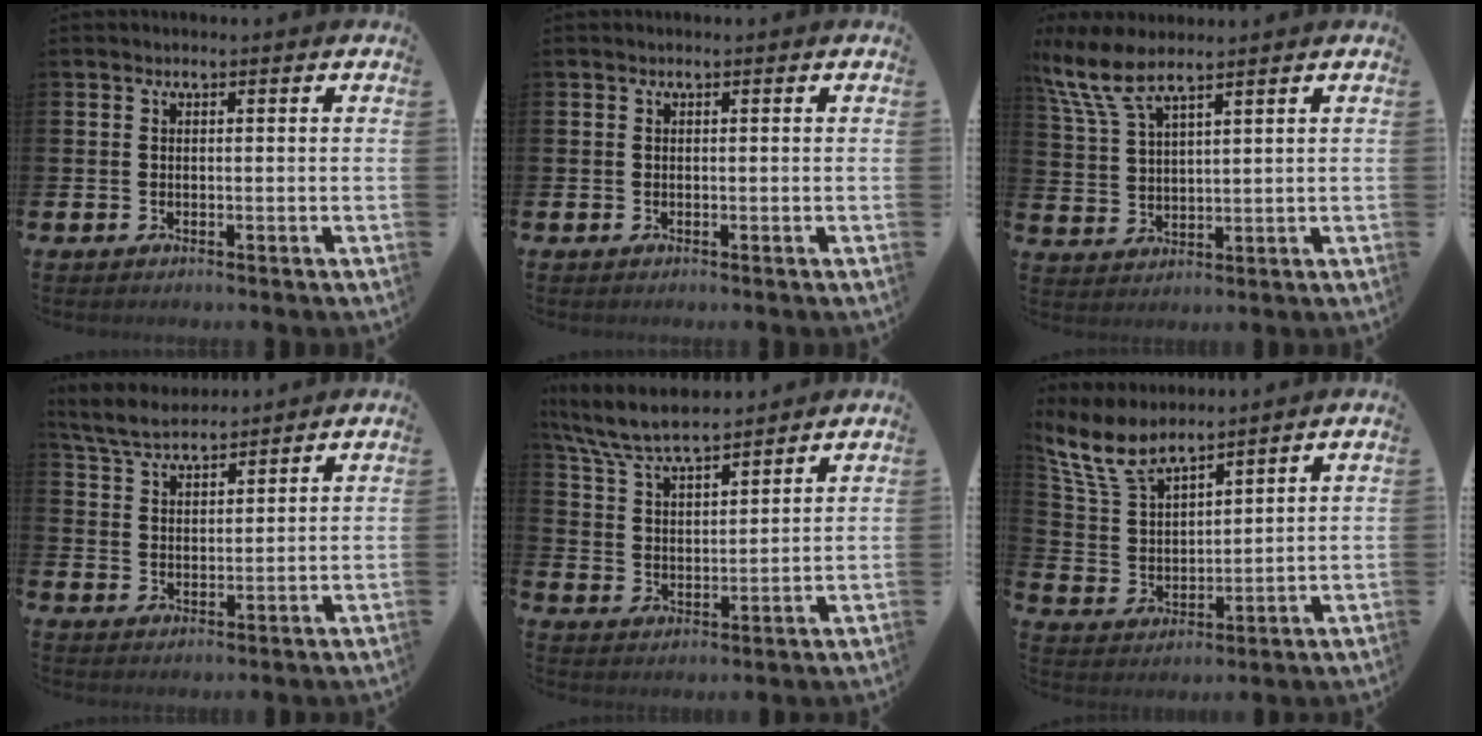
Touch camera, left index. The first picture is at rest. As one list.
[{"total": 0.0}, {"total": 7.2, "force": [6.2, 1.1, 3.5], "torque": [-0.092, -0.014, 0.115]}, {"total": 5.6, "force": [5.4, 1.0, 1.2], "torque": [-0.046, -0.020, 0.099]}, {"total": 7.6, "force": [7.2, 0.9, 2.3], "torque": [-0.076, -0.038, 0.130]}, {"total": 8.1, "force": [7.2, 2.3, 2.9], "torque": [-0.091, -0.028, 0.133]}]